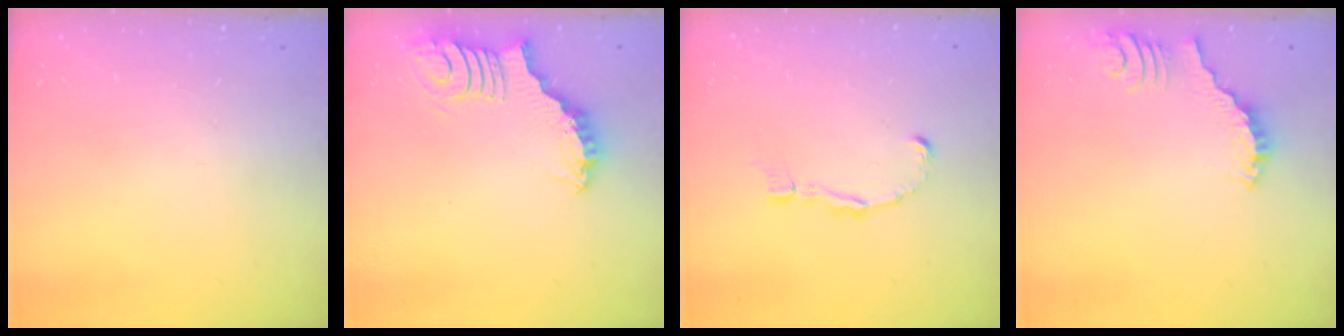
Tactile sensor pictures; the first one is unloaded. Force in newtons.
{"total": 2.9, "press": 2.9, "slide": 0.4}
{"total": 2.4, "press": 2.3, "slide": 0.4}
{"total": 2.3, "press": 2.3, "slide": 0.1}